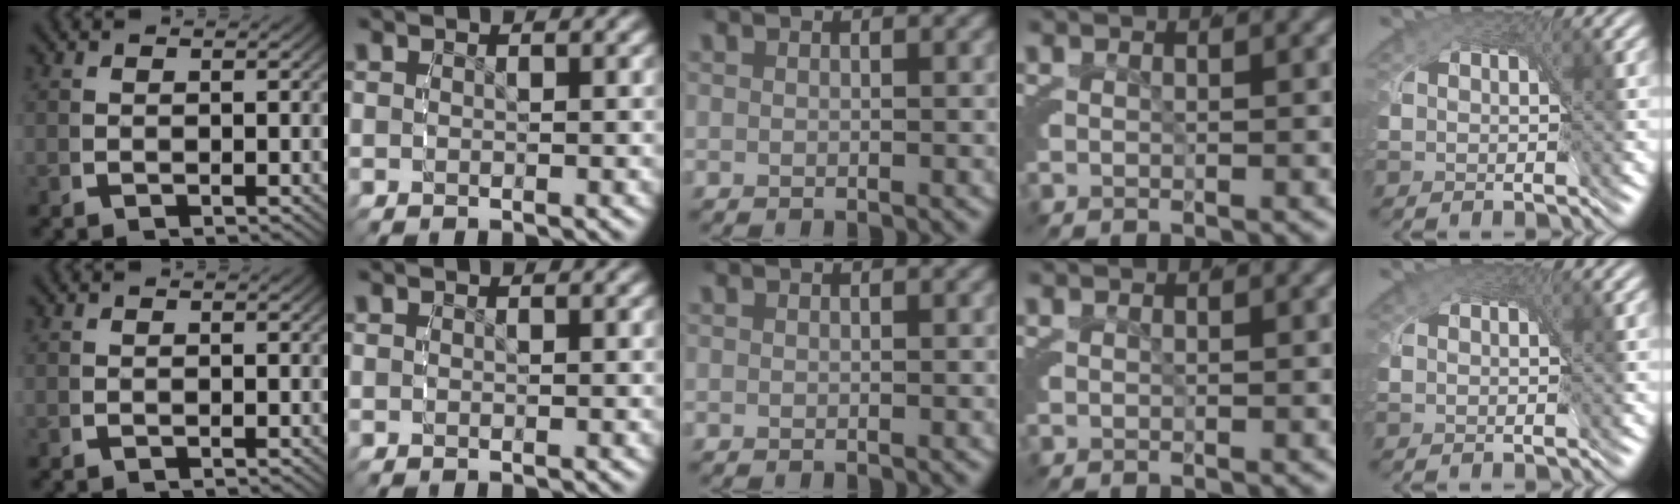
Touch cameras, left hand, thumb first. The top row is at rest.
{"little": {"total": 0.7, "force": [0.3, 0.4, 0.4], "torque": [-0.008, 0.001, 0.004]}}